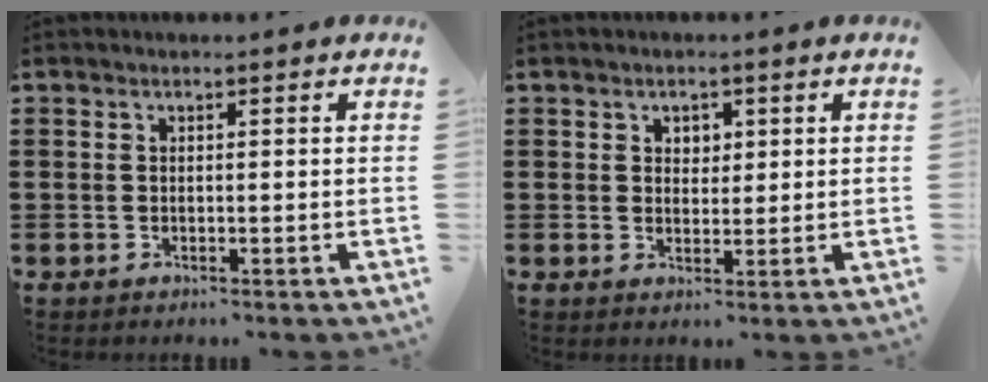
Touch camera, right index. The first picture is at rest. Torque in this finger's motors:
{"motor_torque": [0.09, 0.00, 0.05, 0.03]}